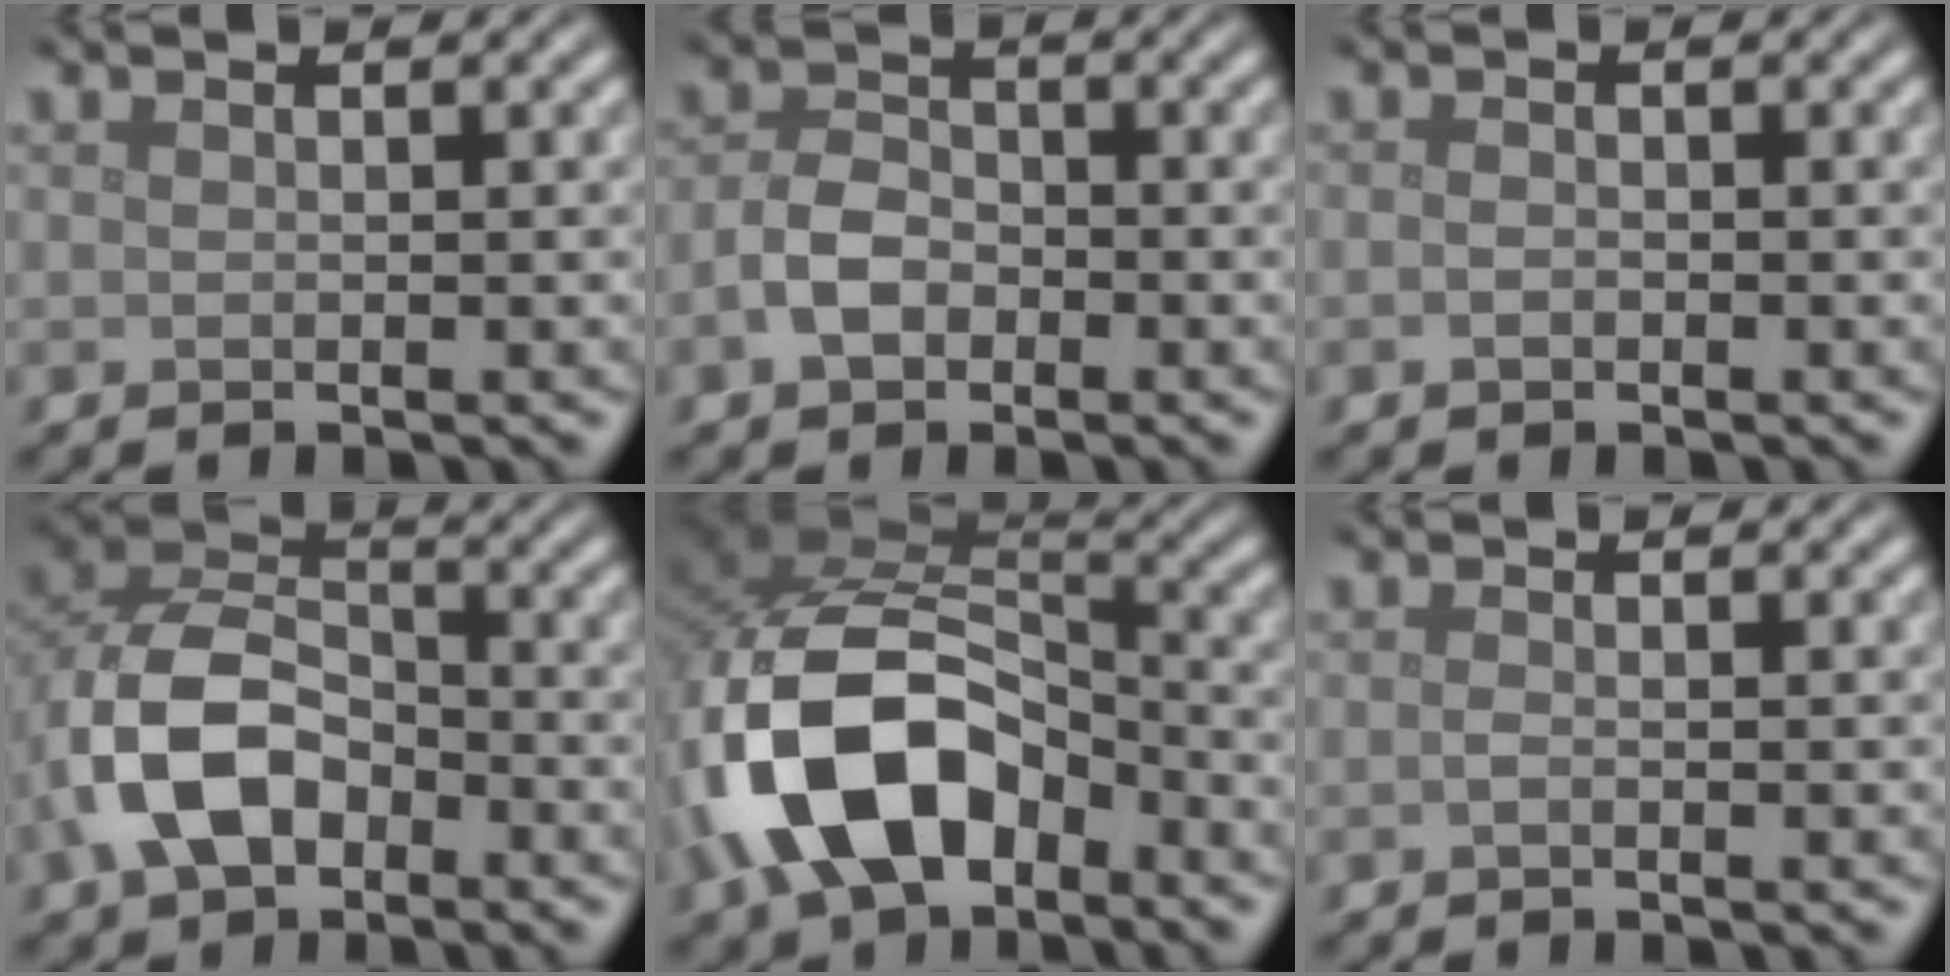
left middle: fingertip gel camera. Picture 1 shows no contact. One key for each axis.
{"total": 2.9, "fx": -1.3, "fy": 2.0, "fz": 1.7, "tx": -0.030, "ty": 0.008, "tz": -0.031}
{"total": 0.7, "fx": -0.3, "fy": 0.4, "fz": 0.5, "tx": -0.011, "ty": 0.000, "tz": -0.007}
{"total": 7.2, "fx": -2.6, "fy": 4.7, "fz": 4.8, "tx": -0.100, "ty": 0.007, "tz": -0.056}
{"total": 12.2, "fx": -4.7, "fy": 7.3, "fz": 8.6, "tx": -0.176, "ty": 0.004, "tz": -0.089}
{"total": 0.6, "fx": -0.3, "fy": 0.2, "fz": 0.5, "tx": -0.012, "ty": -0.001, "tz": -0.007}